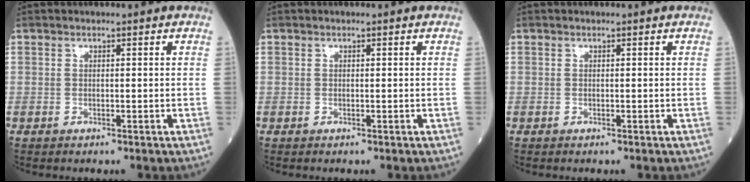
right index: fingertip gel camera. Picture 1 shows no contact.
{"total": 0.0}
{"total": 0.0}